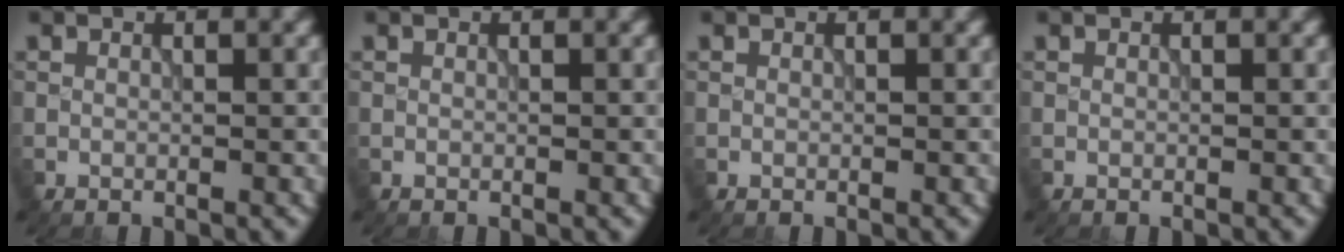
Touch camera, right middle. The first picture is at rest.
{"total": 0.0}
{"total": 0.0}
{"total": 0.0}